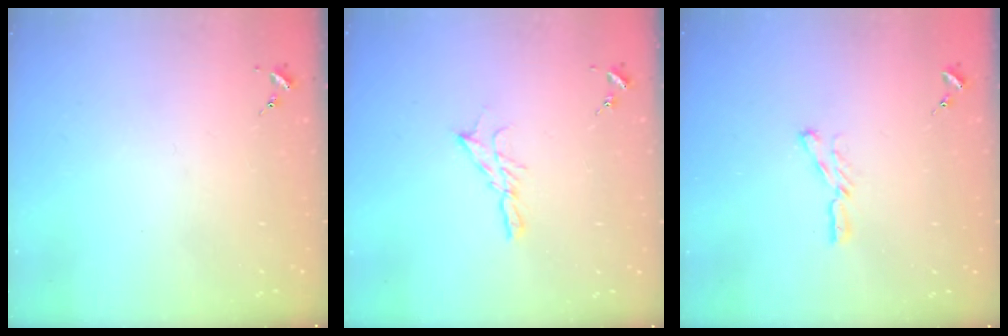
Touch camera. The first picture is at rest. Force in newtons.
{"total": 6.3, "press": 6.3, "slide": 0.2}
{"total": 5.2, "press": 5.2, "slide": 0.4}